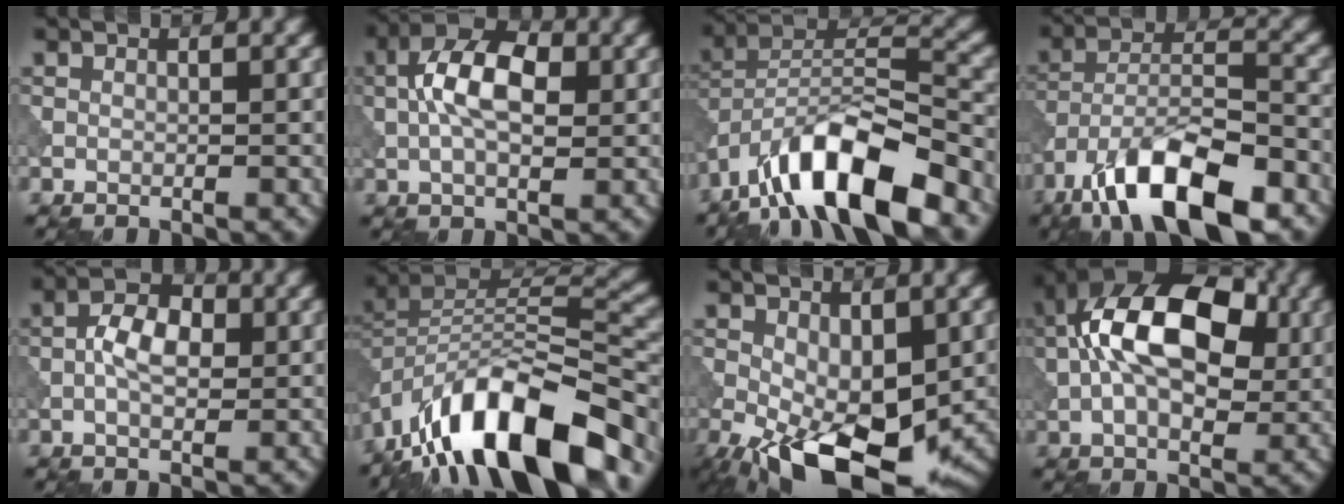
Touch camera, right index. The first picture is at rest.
{"total": 6.6, "force": [0.6, 3.4, 5.6], "torque": [-0.109, 0.011, 0.002]}
{"total": 12.1, "force": [-8.1, 3.9, 8.1], "torque": [-0.130, 0.012, -0.161]}
{"total": 11.8, "force": [-7.6, 4.0, 8.1], "torque": [-0.138, 0.007, -0.144]}
{"total": 3.9, "force": [-0.4, 2.1, 3.2], "torque": [-0.065, 0.004, -0.013]}
{"total": 14.5, "force": [-9.5, 5.7, 9.3], "torque": [-0.152, 0.012, -0.167]}
{"total": 10.1, "force": [-3.1, 5.0, 8.2], "torque": [-0.147, -0.019, -0.045]}
{"total": 12.4, "force": [1.5, 7.2, 10.0], "torque": [-0.174, 0.019, 0.011]}